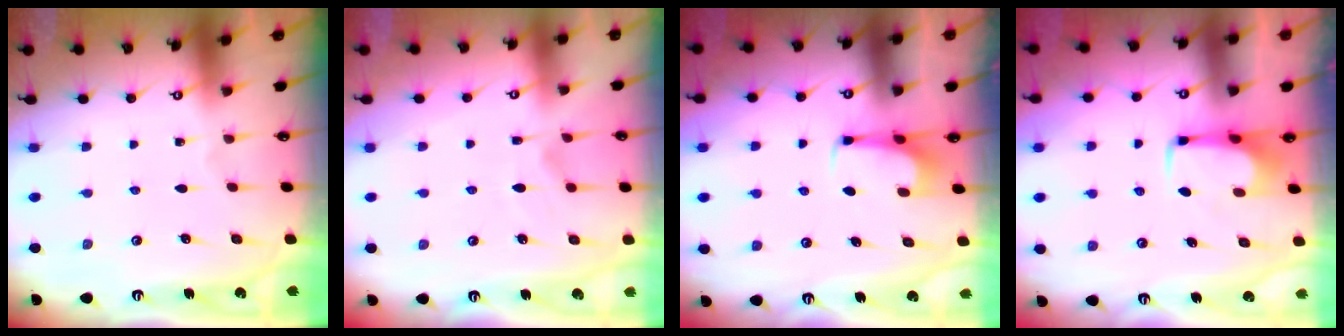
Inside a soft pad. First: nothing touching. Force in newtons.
{"total": 2.2, "press": 1.7, "slide": 1.4}
{"total": 2.1, "press": 2.1, "slide": 0.1}
{"total": 1.6, "press": 1.5, "slide": 0.5}